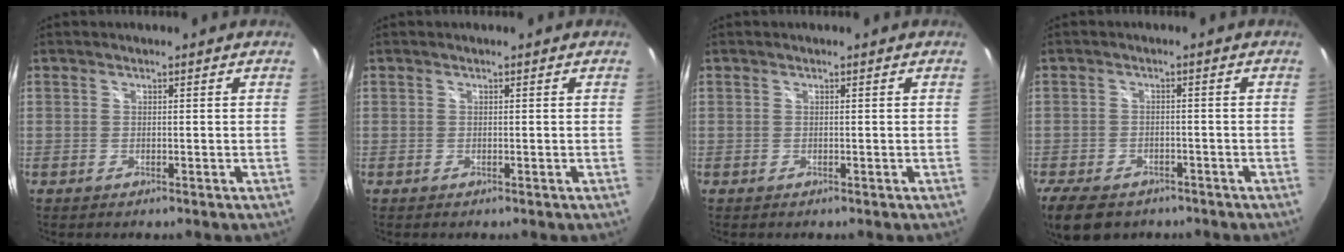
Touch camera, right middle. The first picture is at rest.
{"total": 0.0}
{"total": 0.0}
{"total": 9.5, "force": [-6.7, 5.0, 4.4], "torque": [-0.108, -0.017, -0.111]}